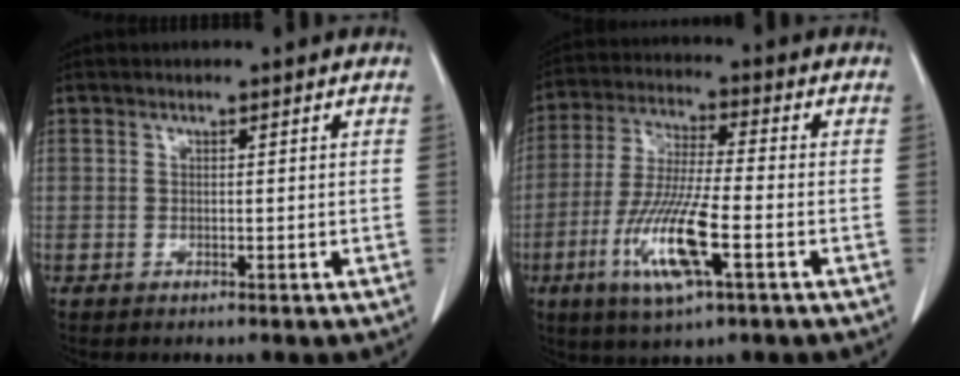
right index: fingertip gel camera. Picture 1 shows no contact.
{"total": 12.6, "force": [-4.6, 1.4, 11.6], "torque": [-0.236, -0.019, -0.084]}